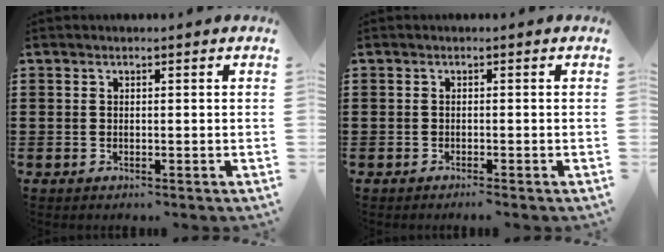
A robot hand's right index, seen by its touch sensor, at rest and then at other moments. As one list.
[{"total": 0.6, "force": [-0.5, -0.2, 0.3], "torque": [-0.006, -0.004, -0.010]}]